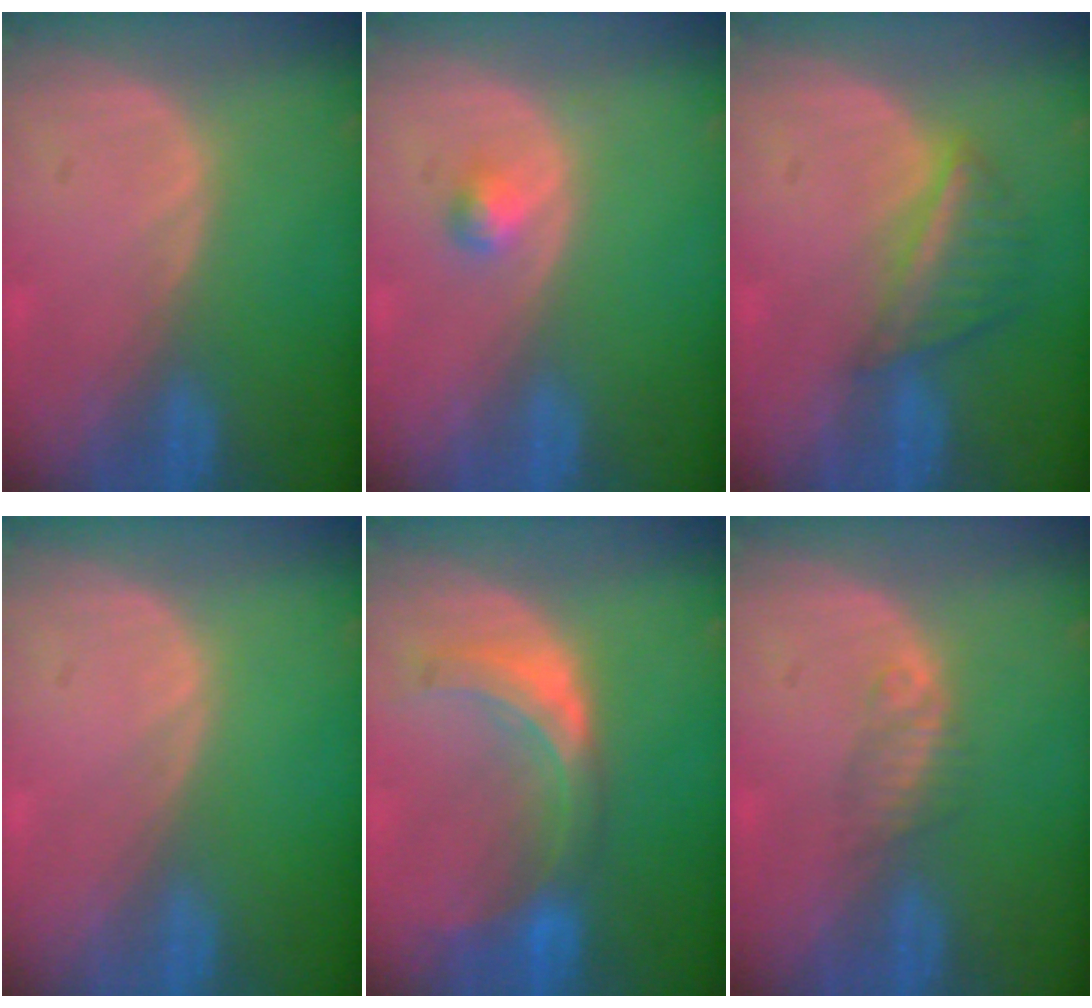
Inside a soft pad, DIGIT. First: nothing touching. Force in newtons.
{"total": 1.7, "press": 1.7, "slide": 0.2}
{"total": 5.7, "press": 5.1, "slide": 2.5}
{"total": 0.0}
{"total": 7.8, "press": 6.9, "slide": 3.7}
{"total": 2.2, "press": 1.9, "slide": 1.0}